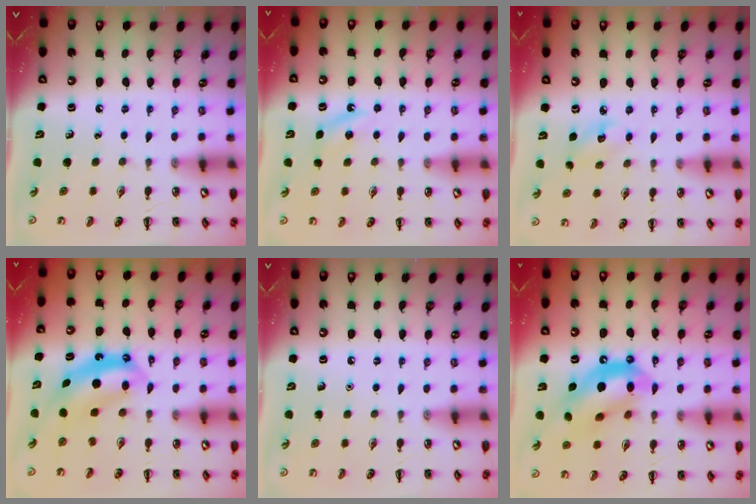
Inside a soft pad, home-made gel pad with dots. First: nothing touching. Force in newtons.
{"total": 5.2, "press": 5.0, "slide": 1.6}
{"total": 4.1, "press": 3.9, "slide": 1.2}
{"total": 6.7, "press": 6.6, "slide": 1.2}
{"total": 1.5, "press": 1.5, "slide": 0.1}
{"total": 13.8, "press": 13.4, "slide": 3.5}